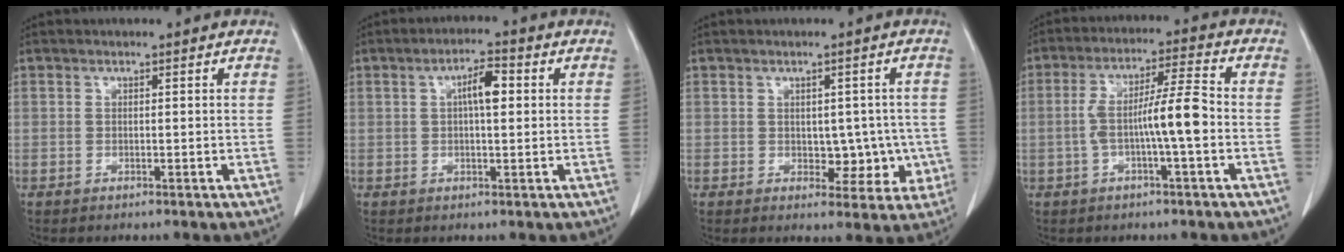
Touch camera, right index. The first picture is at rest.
{"total": 4.6, "force": [0.9, 1.2, 4.3], "torque": [-0.075, 0.011, 0.012]}
{"total": 5.5, "force": [-0.4, 3.8, 3.9], "torque": [-0.030, 0.012, 0.006]}
{"total": 8.4, "force": [-1.5, 0.3, 8.3], "torque": [-0.155, 0.021, -0.027]}